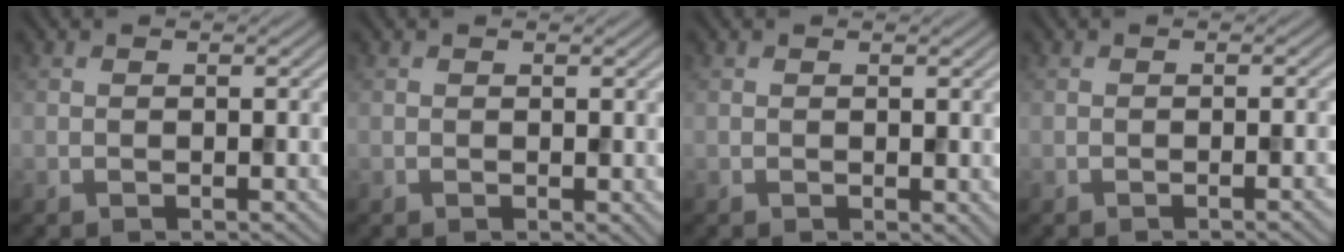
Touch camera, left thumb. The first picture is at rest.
{"total": 0.6, "force": [0.1, 0.4, 0.5], "torque": [-0.004, -0.003, 0.001]}
{"total": 0.8, "force": [0.1, 0.5, 0.6], "torque": [-0.005, -0.004, 0.002]}
{"total": 1.9, "force": [-0.6, 0.4, 1.8], "torque": [-0.020, 0.004, -0.014]}